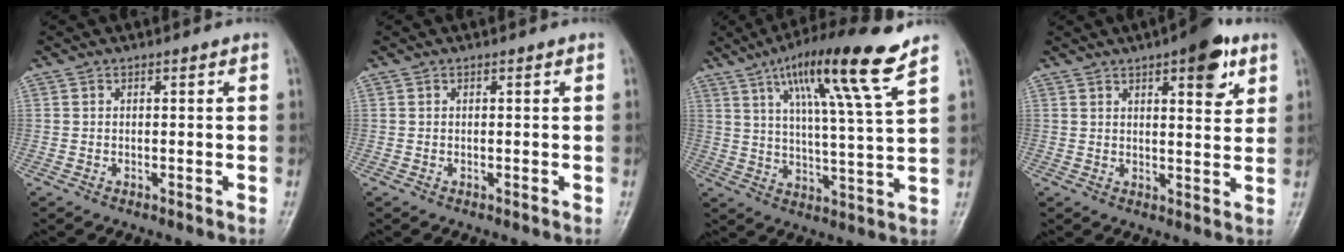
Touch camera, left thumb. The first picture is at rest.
{"total": 0.0}
{"total": 16.0, "force": [9.5, 0.6, 12.8], "torque": [-0.211, -0.037, 0.153]}
{"total": 9.1, "force": [4.8, 3.2, 7.1], "torque": [-0.076, -0.018, 0.060]}